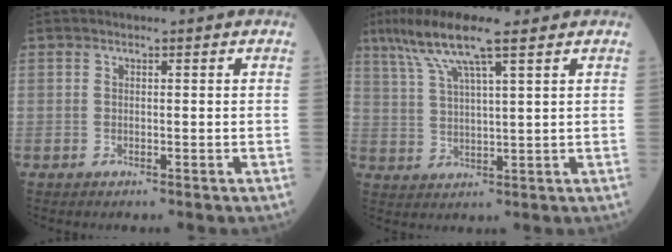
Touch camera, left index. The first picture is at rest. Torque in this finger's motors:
{"motor_torque": [1.22, -0.92, 0.51, 0.07]}